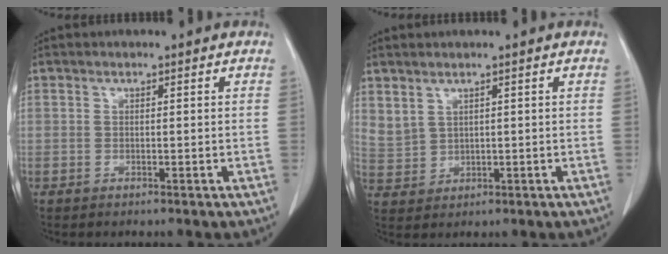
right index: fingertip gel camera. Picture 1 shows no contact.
{"total": 3.7, "force": [2.8, 2.1, 1.1], "torque": [-0.022, 0.002, 0.071]}